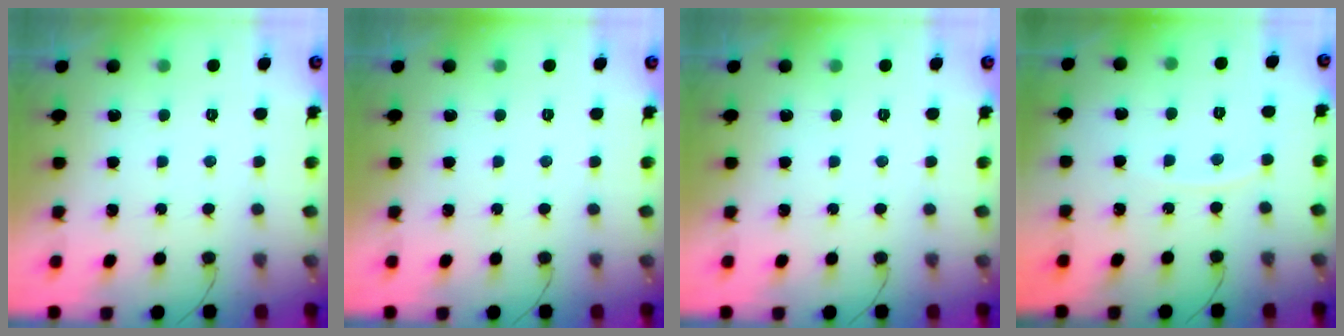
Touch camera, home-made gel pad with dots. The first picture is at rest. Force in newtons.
{"total": 0.0}
{"total": 0.0}
{"total": 2.9, "press": 2.9, "slide": 0.5}